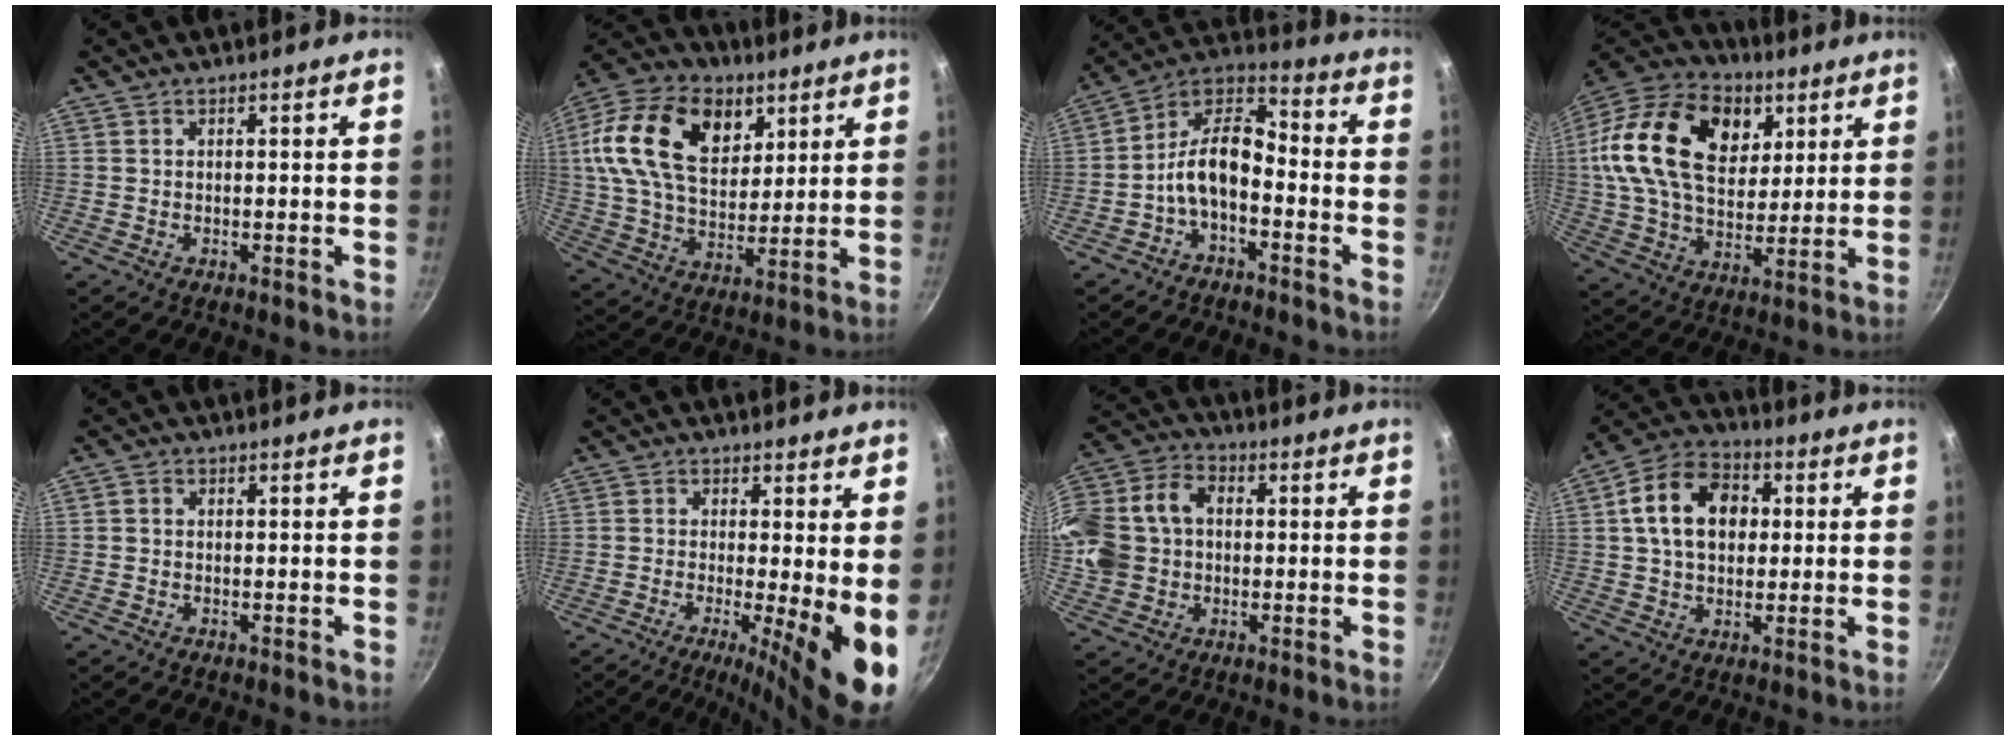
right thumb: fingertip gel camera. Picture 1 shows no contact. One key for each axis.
{"total": 22.7, "fx": 8.3, "fy": 15.0, "fz": 14.9, "tx": -0.259, "ty": -0.010, "tz": 0.136}
{"total": 10.9, "fx": -3.7, "fy": 6.0, "fz": 8.4, "tx": -0.146, "ty": 0.060, "tz": -0.083}
{"total": 26.4, "fx": 8.1, "fy": 17.4, "fz": 18.1, "tx": -0.318, "ty": 0.003, "tz": 0.131}
{"total": 0.8, "fx": -0.1, "fy": 0.7, "fz": 0.4, "tx": -0.008, "ty": 0.004, "tz": -0.002}
{"total": 9.8, "fx": -1.1, "fy": 1.8, "fz": 9.6, "tx": -0.137, "ty": -0.015, "tz": -0.019}
{"total": 17.0, "fx": 1.1, "fy": 13.5, "fz": 10.4, "tx": -0.213, "ty": 0.040, "tz": 0.011}
{"total": 13.8, "fx": 2.3, "fy": 10.0, "fz": 9.2, "tx": -0.132, "ty": 0.019, "tz": 0.024}